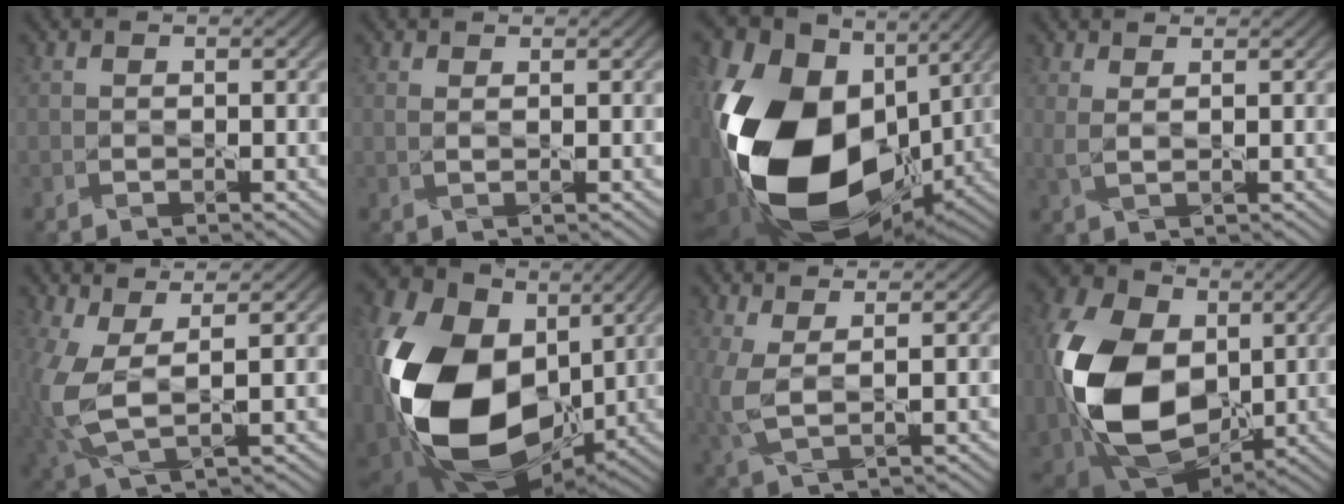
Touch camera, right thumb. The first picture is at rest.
{"total": 0.9, "force": [0.6, 0.2, 0.7], "torque": [-0.018, 0.003, 0.010]}
{"total": 22.0, "force": [-1.8, 15.3, 15.7], "torque": [-0.392, -0.036, -0.020]}
{"total": 2.3, "force": [1.4, 0.6, 1.7], "torque": [-0.035, 0.001, 0.028]}
{"total": 8.3, "force": [0.3, 3.9, 7.4], "torque": [-0.192, -0.007, 0.008]}
{"total": 19.6, "force": [-0.8, 13.4, 14.3], "torque": [-0.339, -0.023, -0.017]}
{"total": 4.8, "force": [1.3, 1.8, 4.3], "torque": [-0.117, 0.000, 0.023]}
{"total": 17.6, "force": [-0.7, 11.9, 12.9], "torque": [-0.315, -0.010, -0.025]}